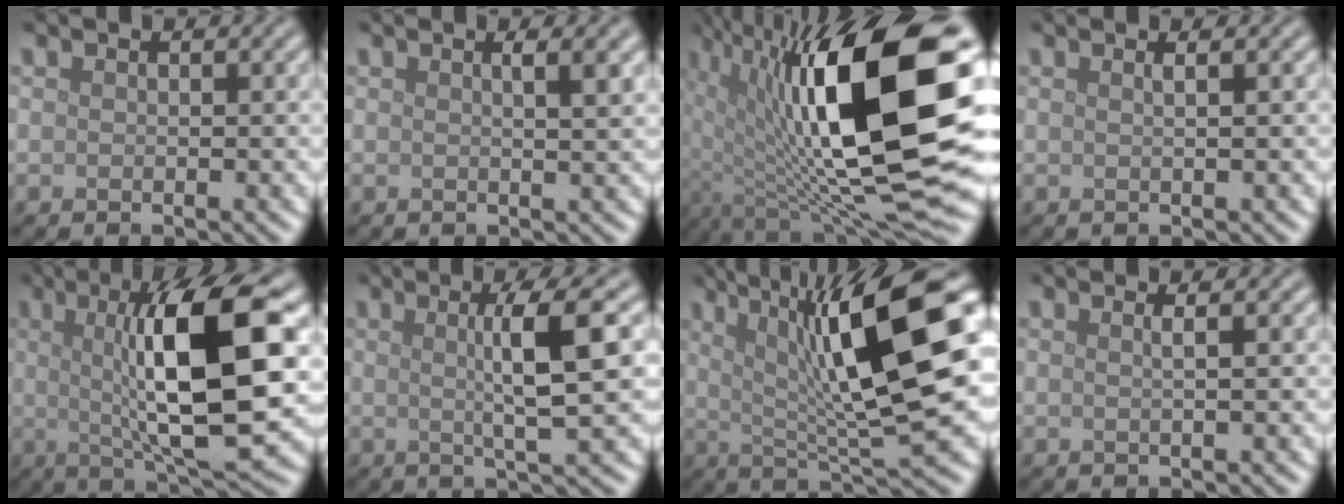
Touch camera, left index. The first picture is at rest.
{"total": 2.3, "force": [0.8, 0.7, 2.1], "torque": [-0.018, 0.006, 0.007]}
{"total": 18.0, "force": [2.6, 6.2, 16.7], "torque": [-0.279, -0.006, 0.051]}
{"total": 1.1, "force": [0.5, 0.5, 0.9], "torque": [-0.006, 0.001, -0.002]}
{"total": 11.5, "force": [1.5, 2.5, 11.2], "torque": [-0.156, 0.002, 0.028]}
{"total": 5.9, "force": [0.9, 0.8, 5.7], "torque": [-0.091, 0.009, 0.015]}
{"total": 14.0, "force": [3.1, 3.6, 13.2], "torque": [-0.188, 0.013, 0.044]}
{"total": 1.5, "force": [0.5, 0.6, 1.3], "torque": [-0.011, 0.001, -0.008]}